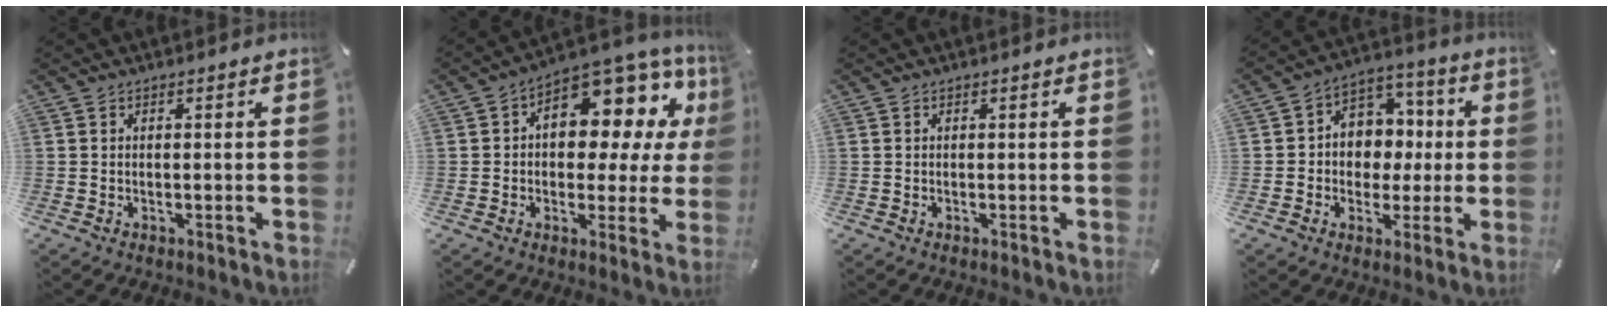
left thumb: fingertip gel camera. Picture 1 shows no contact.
{"total": 11.8, "force": [4.7, 7.7, 7.5], "torque": [-0.090, -0.056, 0.081]}
{"total": 0.0}
{"total": 9.1, "force": [-0.7, 8.8, 2.5], "torque": [-0.039, 0.007, -0.008]}